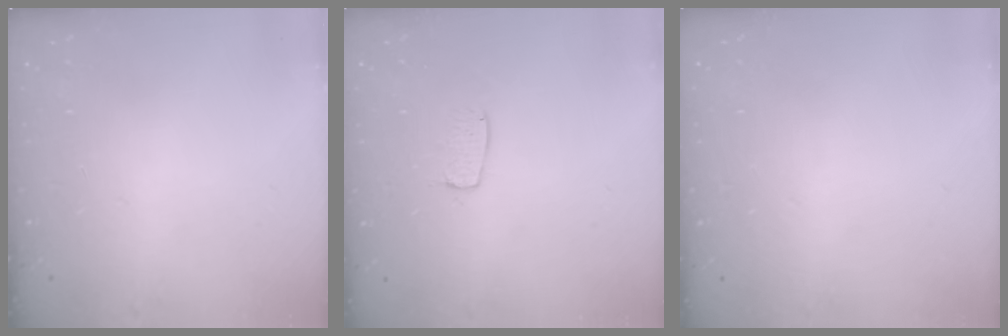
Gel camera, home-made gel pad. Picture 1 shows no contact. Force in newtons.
{"total": 5.7, "press": 5.7, "slide": 0.4}
{"total": 0.0}